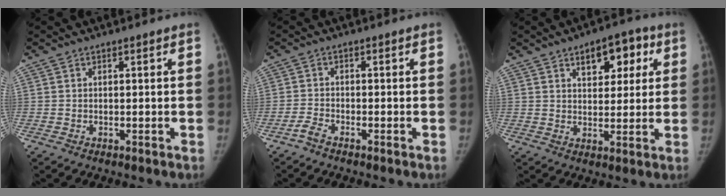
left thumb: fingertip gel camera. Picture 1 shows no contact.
{"total": 2.1, "force": [-1.9, 0.3, 1.0], "torque": [-0.028, 0.006, -0.042]}
{"total": 9.2, "force": [4.1, 5.4, 6.2], "torque": [-0.045, -0.004, 0.054]}